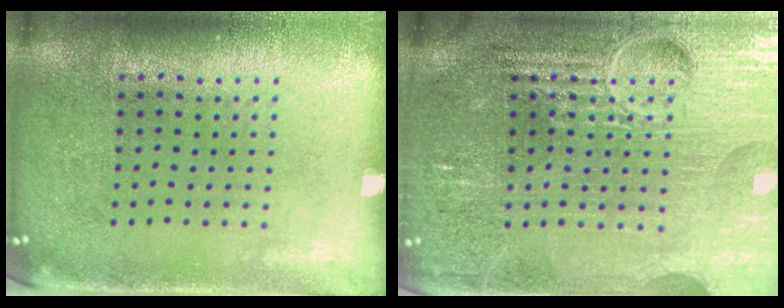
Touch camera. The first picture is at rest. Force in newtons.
{"total": 7.1, "press": 7.0, "slide": 0.9}